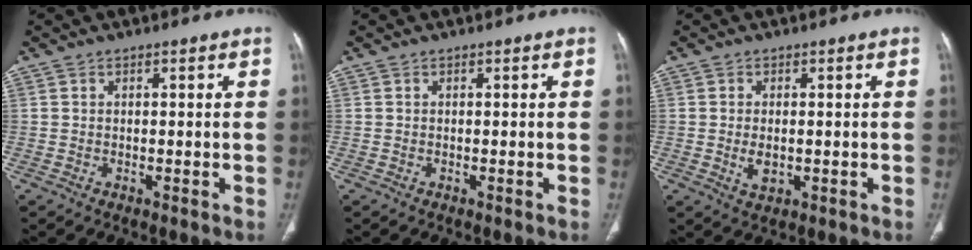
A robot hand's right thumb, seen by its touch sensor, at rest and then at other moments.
{"total": 0.0}
{"total": 3.1, "force": [-0.3, 1.8, 2.5], "torque": [-0.046, -0.006, -0.001]}